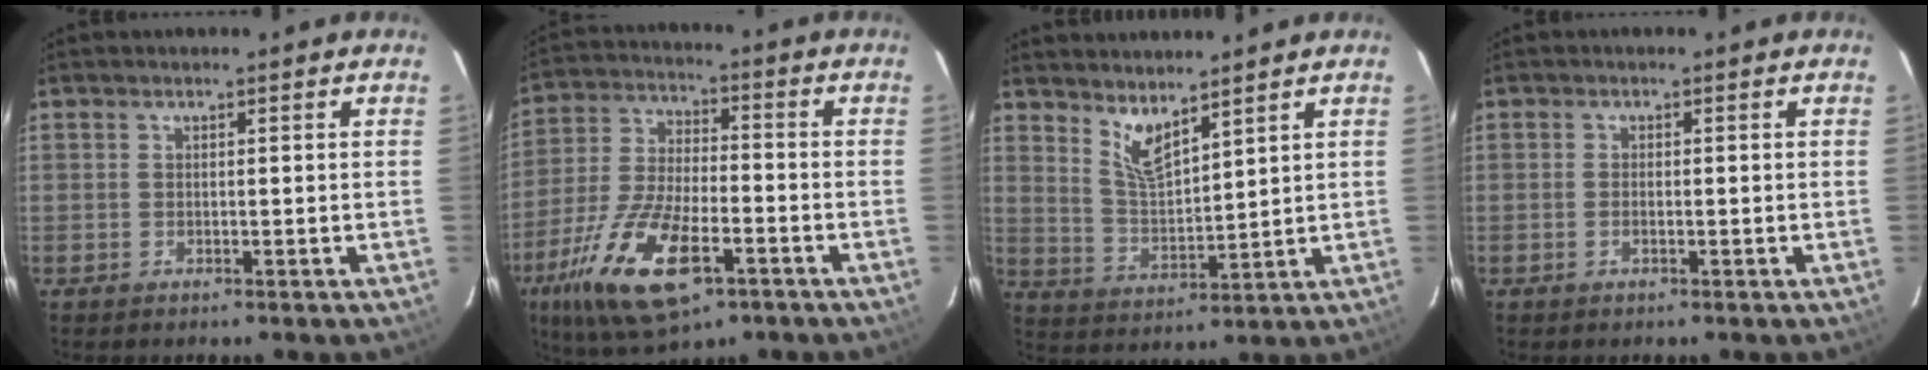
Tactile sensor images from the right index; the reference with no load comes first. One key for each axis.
{"total": 18.5, "fx": -9.1, "fy": 7.0, "fz": 14.5, "tx": -0.305, "ty": -0.037, "tz": -0.167}
{"total": 6.4, "fx": 4.9, "fy": 1.7, "fz": 3.7, "tx": -0.071, "ty": -0.010, "tz": 0.100}
{"total": 0.9, "fx": -0.3, "fy": 0.3, "fz": 0.8, "tx": -0.017, "ty": 0.001, "tz": -0.007}